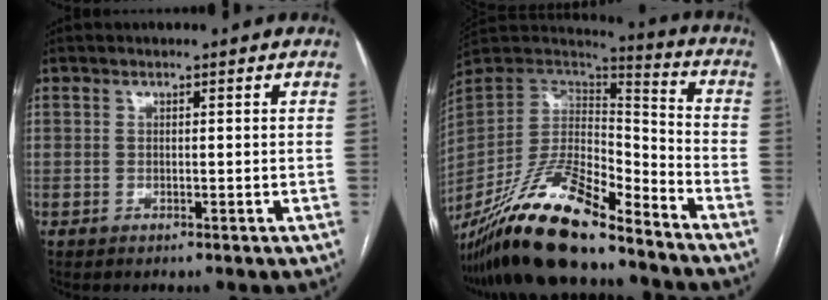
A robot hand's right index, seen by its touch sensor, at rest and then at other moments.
{"total": 21.7, "force": [-16.8, 5.0, 12.8], "torque": [-0.265, -0.010, -0.307]}